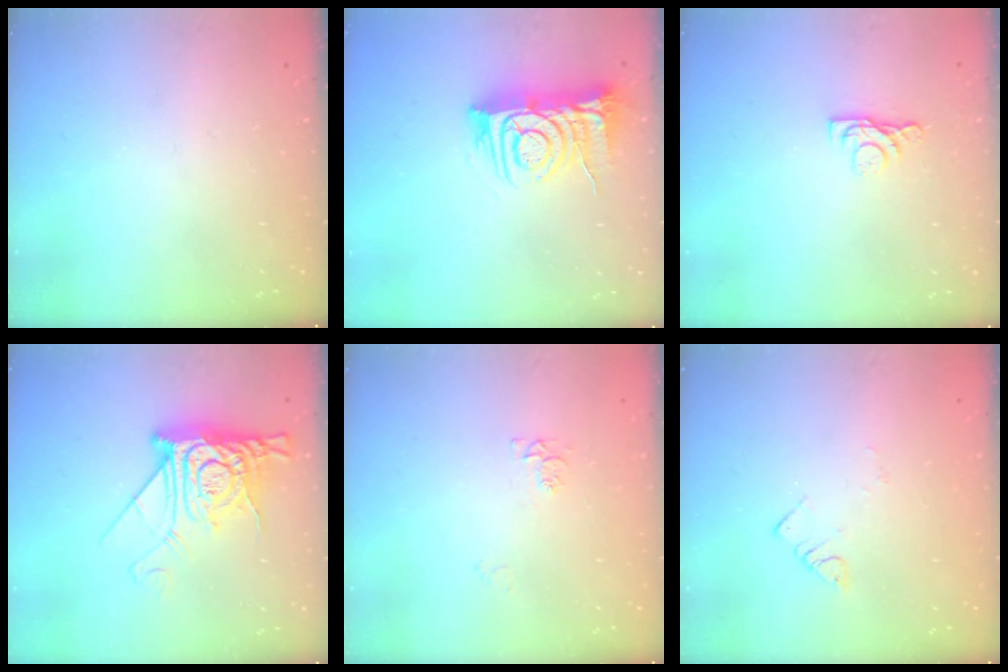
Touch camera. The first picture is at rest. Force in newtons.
{"total": 11.2, "press": 11.2, "slide": 1.0}
{"total": 5.4, "press": 5.4, "slide": 0.8}
{"total": 15.4, "press": 15.3, "slide": 1.5}
{"total": 5.0, "press": 5.0, "slide": 0.6}
{"total": 2.8, "press": 2.8, "slide": 0.3}